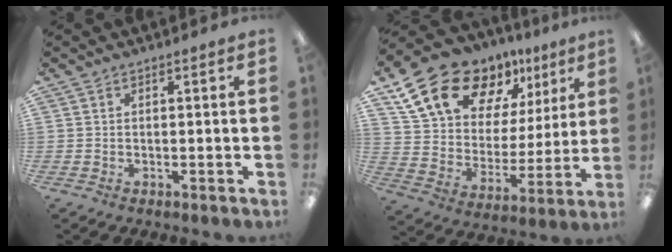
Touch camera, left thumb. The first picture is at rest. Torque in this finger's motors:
{"motor_torque": [2.47, 2.50, 1.38, -1.38, 0.18]}